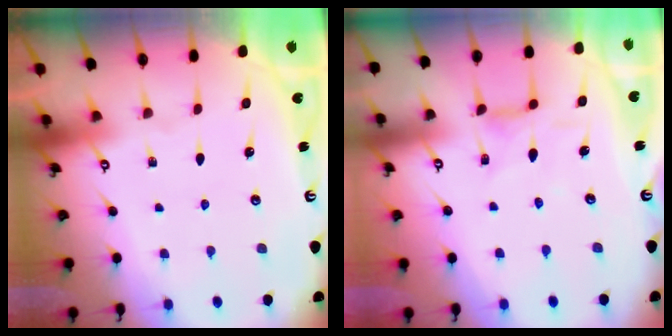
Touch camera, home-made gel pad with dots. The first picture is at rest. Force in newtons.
{"total": 2.7, "press": 2.6, "slide": 0.5}